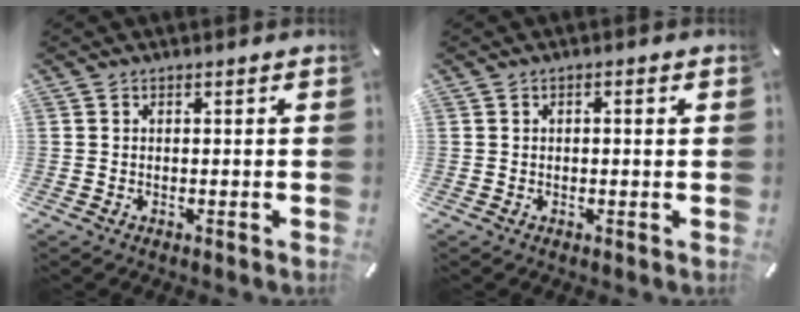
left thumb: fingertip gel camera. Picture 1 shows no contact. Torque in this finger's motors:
{"motor_torque": [-0.13, -0.39, 0.01, 0.05, -0.02]}